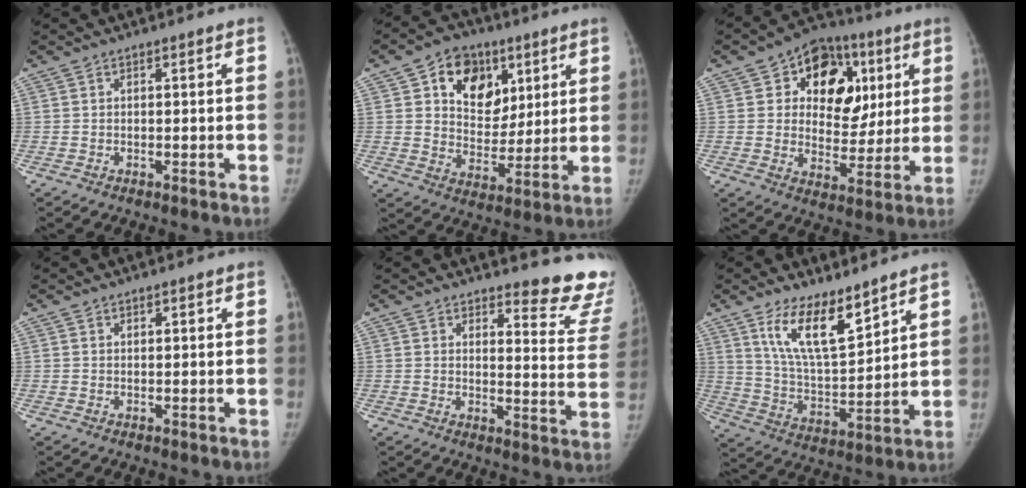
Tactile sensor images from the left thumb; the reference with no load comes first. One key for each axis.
{"total": 14.8, "fx": 6.3, "fy": 10.9, "fz": 7.8, "tx": -0.070, "ty": -0.025, "tz": 0.105}
{"total": 18.4, "fx": 5.9, "fy": 13.0, "fz": 11.6, "tx": -0.100, "ty": 0.000, "tz": 0.091}
{"total": 0.7, "fx": 0.6, "fy": 0.3, "fz": 0.2, "tx": 0.002, "ty": -0.004, "tz": 0.007}
{"total": 13.9, "fx": 12.9, "fy": 3.1, "fz": 4.2, "tx": -0.006, "ty": -0.139, "tz": 0.127}
{"total": 12.6, "fx": 8.6, "fy": 4.2, "fz": 8.3, "tx": -0.126, "ty": -0.067, "tz": 0.171}